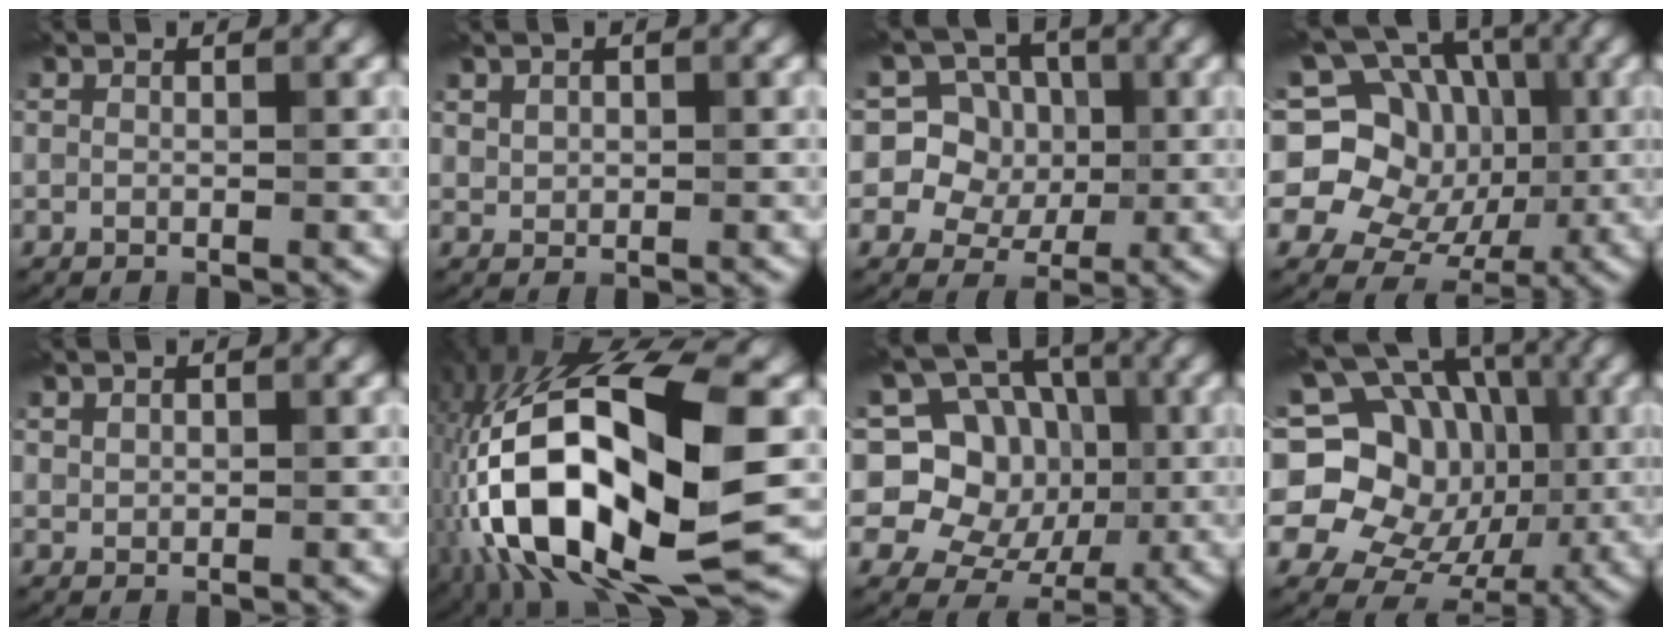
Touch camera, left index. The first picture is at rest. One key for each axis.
{"total": 1.3, "fx": 0.6, "fy": 0.8, "fz": 0.8, "tx": -0.013, "ty": 0.012, "tz": 0.009}
{"total": 8.5, "fx": 2.4, "fy": 7.8, "fz": 2.3, "tx": -0.065, "ty": 0.038, "tz": 0.037}
{"total": 18.6, "fx": 1.4, "fy": 16.6, "fz": 8.3, "tx": -0.187, "ty": 0.043, "tz": -0.005}
{"total": 0.9, "fx": 0.5, "fy": 0.5, "fz": 0.5, "tx": -0.008, "ty": 0.007, "tz": 0.009}
{"total": 16.3, "fx": -3.5, "fy": 6.7, "fz": 14.5, "tx": -0.258, "ty": 0.008, "tz": -0.058}
{"total": 14.4, "fx": 1.9, "fy": 12.6, "fz": 6.7, "tx": -0.155, "ty": 0.057, "tz": 0.009}
{"total": 19.6, "fx": 0.3, "fy": 17.6, "fz": 8.7, "tx": -0.185, "ty": 0.047, "tz": -0.016}